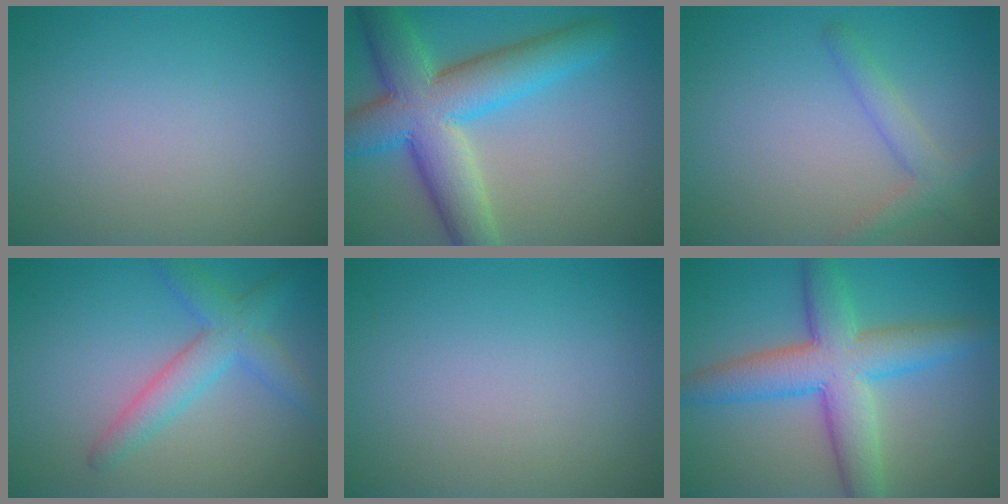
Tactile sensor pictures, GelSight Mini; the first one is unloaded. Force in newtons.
{"total": 10.1, "press": 10.1, "slide": 0.5}
{"total": 2.4, "press": 2.4, "slide": 0.2}
{"total": 3.8, "press": 3.8, "slide": 0.1}
{"total": 0.0}
{"total": 7.7, "press": 7.7, "slide": 0.1}